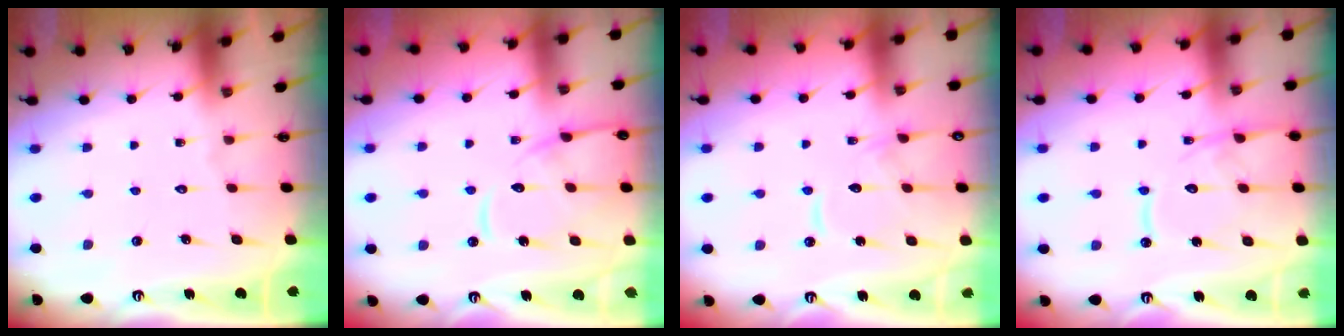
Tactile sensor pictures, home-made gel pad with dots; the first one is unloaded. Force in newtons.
{"total": 13.2, "press": 13.2, "slide": 1.2}
{"total": 10.3, "press": 10.3, "slide": 1.0}
{"total": 14.1, "press": 14.0, "slide": 1.5}